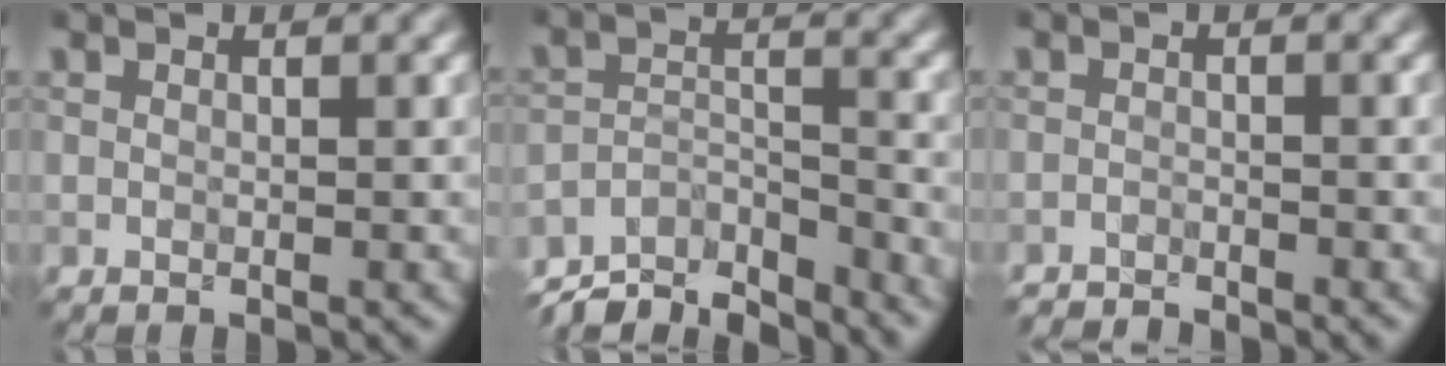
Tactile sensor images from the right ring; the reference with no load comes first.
{"total": 7.9, "force": [-7.1, 2.2, 2.8], "torque": [-0.058, -0.008, -0.126]}
{"total": 2.3, "force": [-2.3, 0.3, 0.1], "torque": [0.001, -0.004, -0.046]}